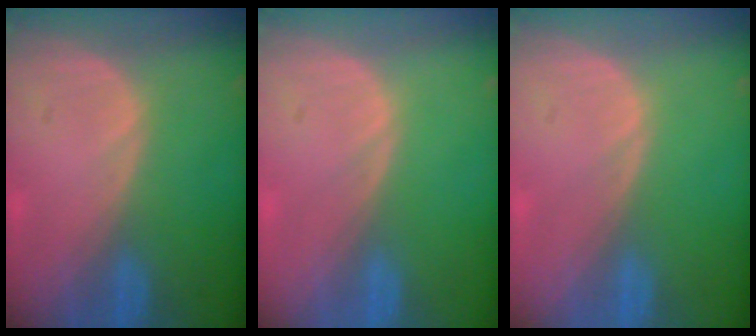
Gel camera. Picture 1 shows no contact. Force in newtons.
{"total": 0.0}
{"total": 0.0}